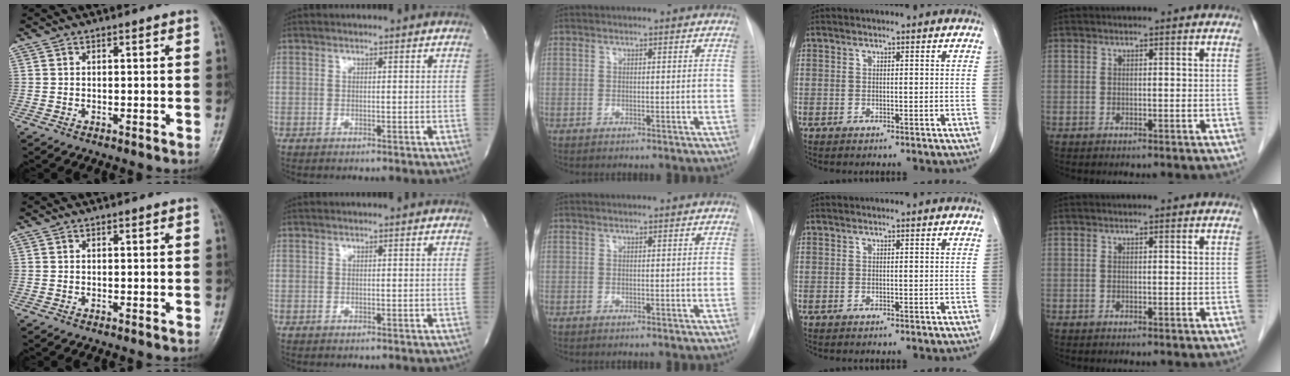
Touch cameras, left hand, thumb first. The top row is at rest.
{}